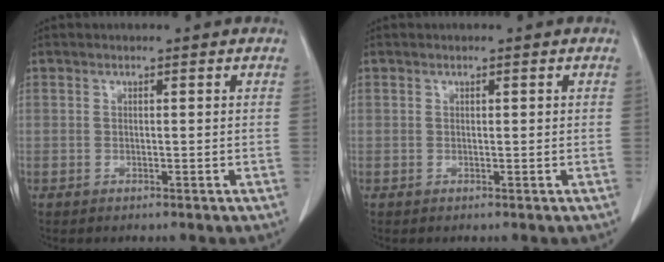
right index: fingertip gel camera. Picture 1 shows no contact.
{"total": 0.0}